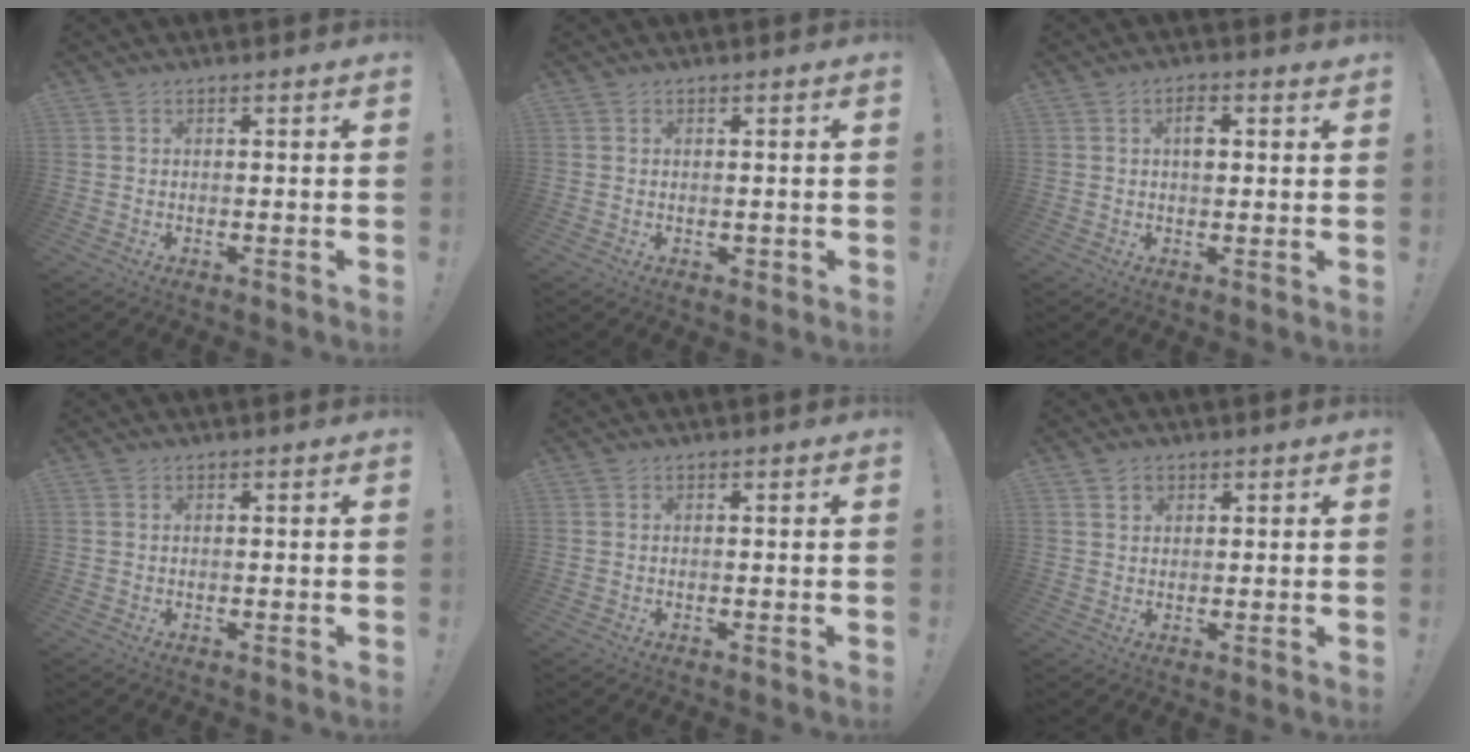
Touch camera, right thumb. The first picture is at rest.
{"total": 0.8, "force": [-0.1, 0.7, 0.5], "torque": [-0.006, 0.002, -0.001]}
{"total": 3.6, "force": [0.9, 1.9, 2.9], "torque": [-0.040, -0.001, 0.009]}
{"total": 0.0}
{"total": 0.0}
{"total": 2.2, "force": [1.4, 1.6, 0.6], "torque": [0.000, -0.007, 0.024]}